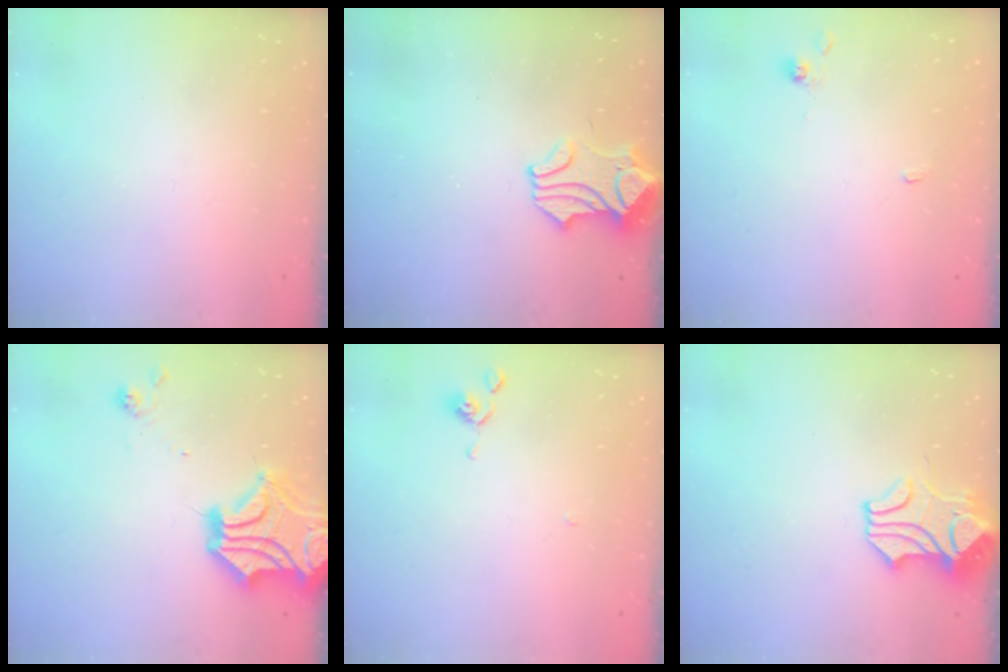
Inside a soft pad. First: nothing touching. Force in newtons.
{"total": 1.7, "press": 1.2, "slide": 1.1}
{"total": 0.0}
{"total": 10.2, "press": 9.9, "slide": 2.6}
{"total": 0.0}
{"total": 2.8, "press": 2.5, "slide": 1.1}